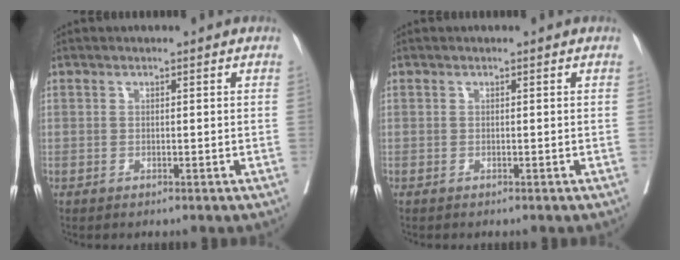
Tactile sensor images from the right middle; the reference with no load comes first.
{"total": 0.0}